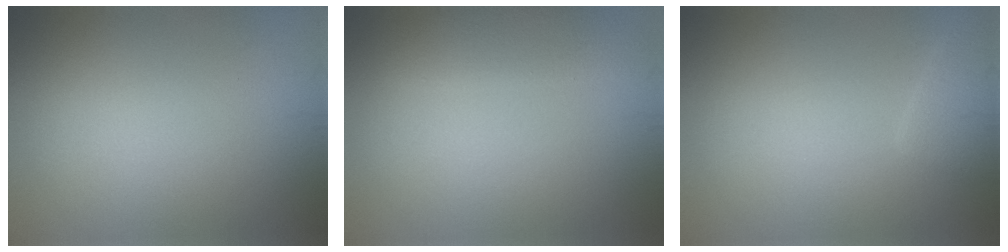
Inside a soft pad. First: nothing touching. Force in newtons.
{"total": 2.8, "press": 2.8, "slide": 0.3}
{"total": 2.1, "press": 2.1, "slide": 0.2}